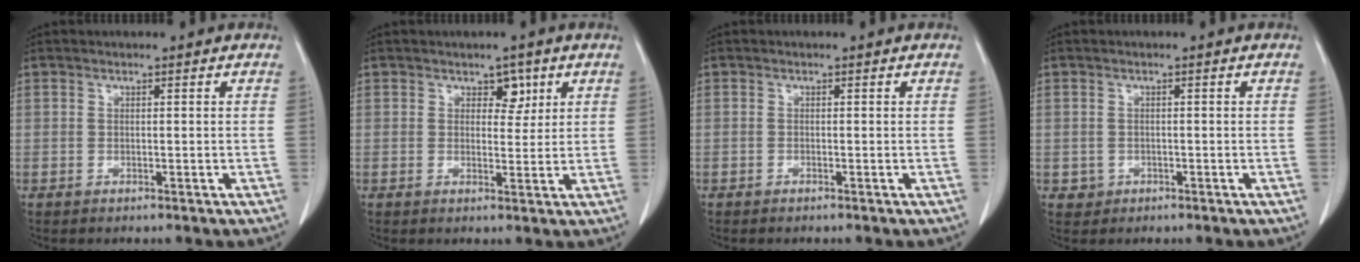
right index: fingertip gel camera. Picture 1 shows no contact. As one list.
[{"total": 2.8, "force": [1.5, 1.8, 1.6], "torque": [-0.019, 0.000, 0.021]}, {"total": 0.0}, {"total": 1.5, "force": [-0.4, 1.4, 0.0], "torque": [0.002, 0.005, -0.002]}]